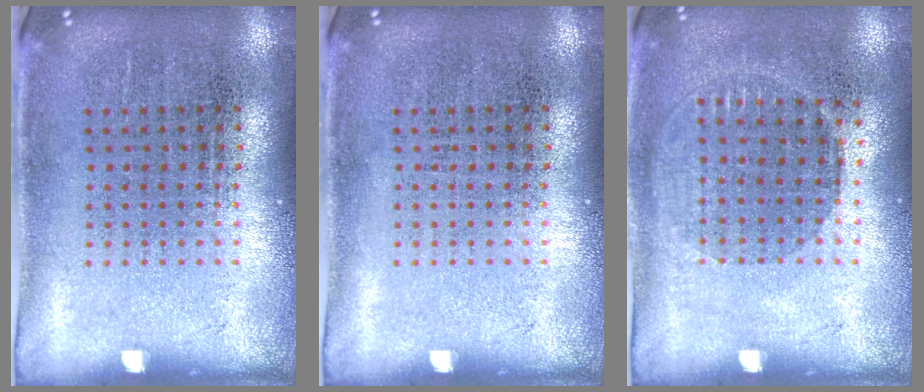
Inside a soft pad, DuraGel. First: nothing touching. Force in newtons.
{"total": 0.0}
{"total": 0.8, "press": 0.8, "slide": 0.4}